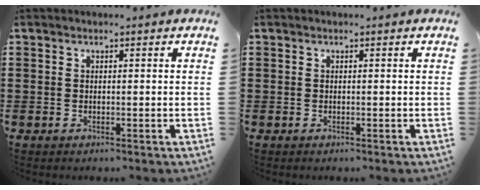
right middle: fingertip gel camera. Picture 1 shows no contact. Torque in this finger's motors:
{"motor_torque": [-0.08, 0.04, -0.01, 0.00]}